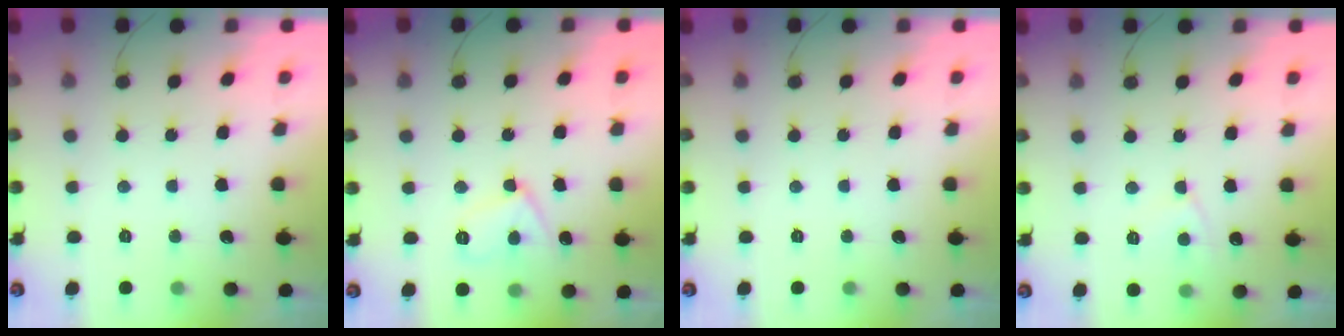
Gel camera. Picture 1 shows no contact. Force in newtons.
{"total": 9.1, "press": 8.9, "slide": 1.8}
{"total": 0.0}
{"total": 5.2, "press": 5.2, "slide": 0.6}